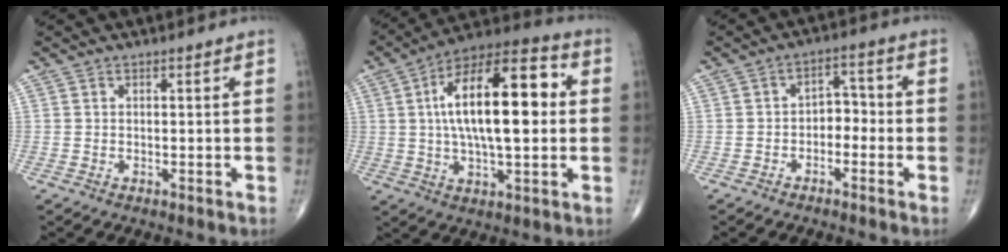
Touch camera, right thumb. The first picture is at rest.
{"total": 20.6, "force": [2.5, 8.3, 18.7], "torque": [-0.300, 0.024, 0.034]}
{"total": 4.5, "force": [-1.7, 3.0, 2.8], "torque": [-0.023, 0.030, -0.037]}